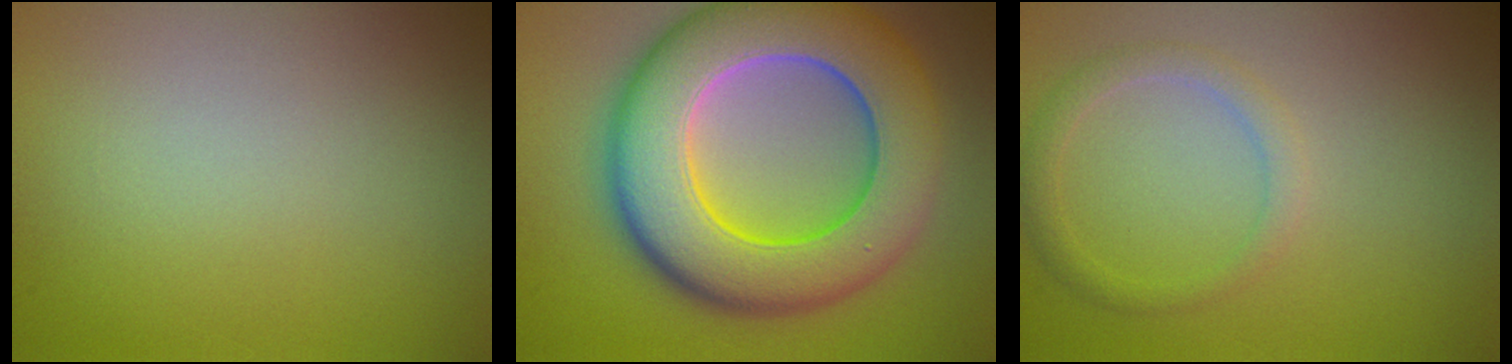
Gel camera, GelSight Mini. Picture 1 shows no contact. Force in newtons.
{"total": 12.4, "press": 12.4, "slide": 0.9}
{"total": 1.8, "press": 1.8, "slide": 0.0}